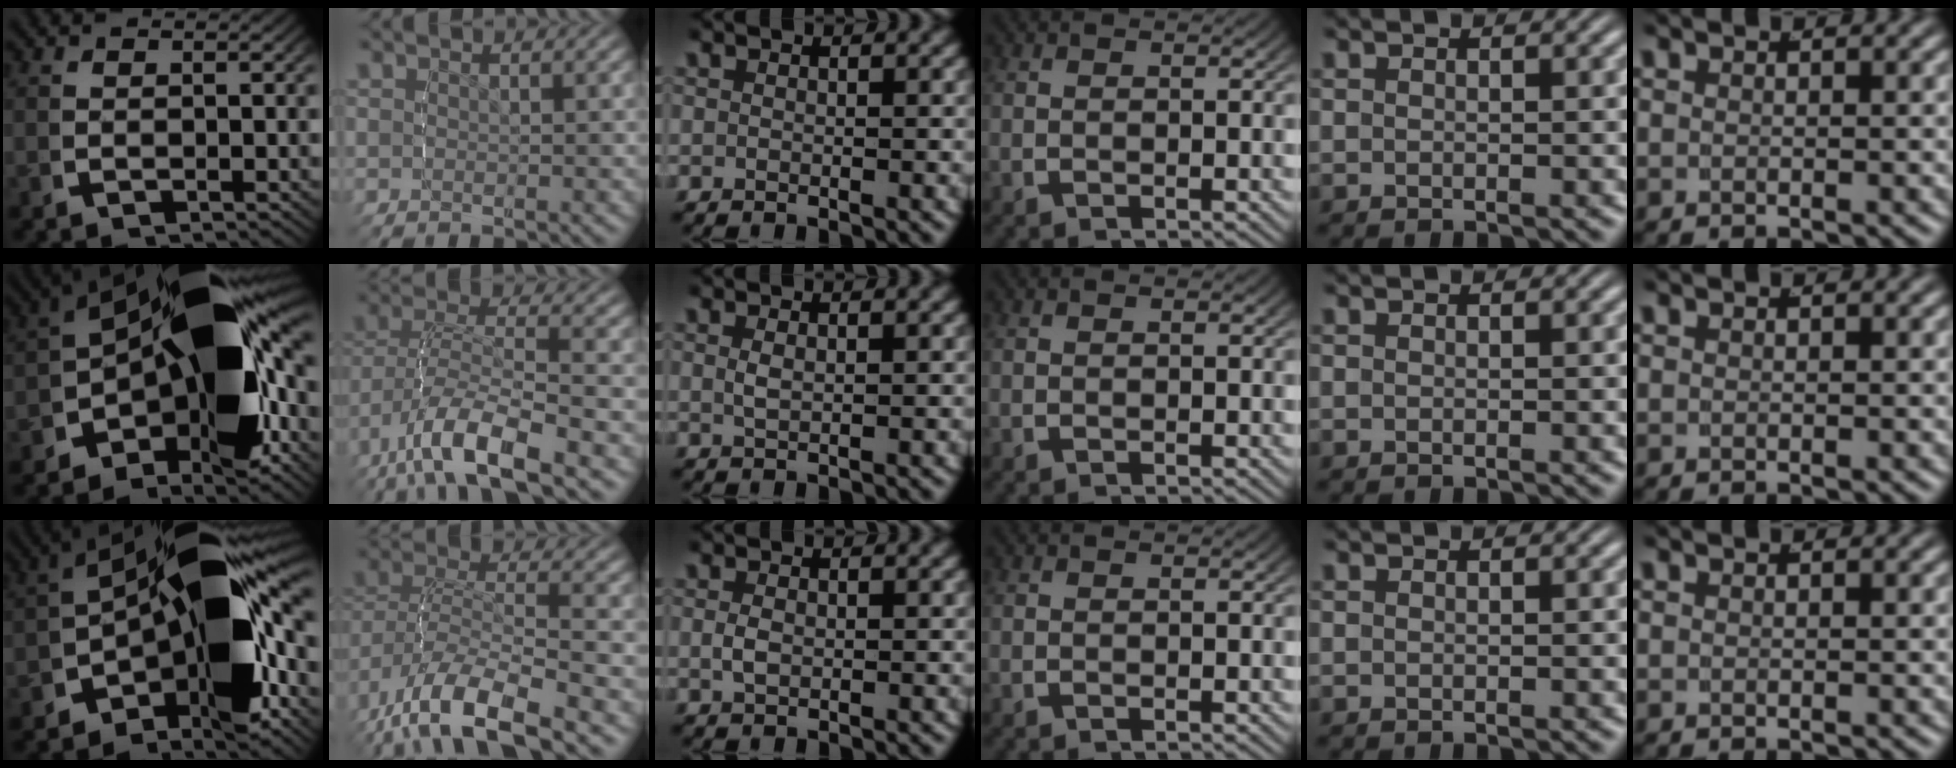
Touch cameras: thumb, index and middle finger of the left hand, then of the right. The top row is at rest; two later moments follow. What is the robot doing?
{"motion": "lift_and_place", "object": "legos"}